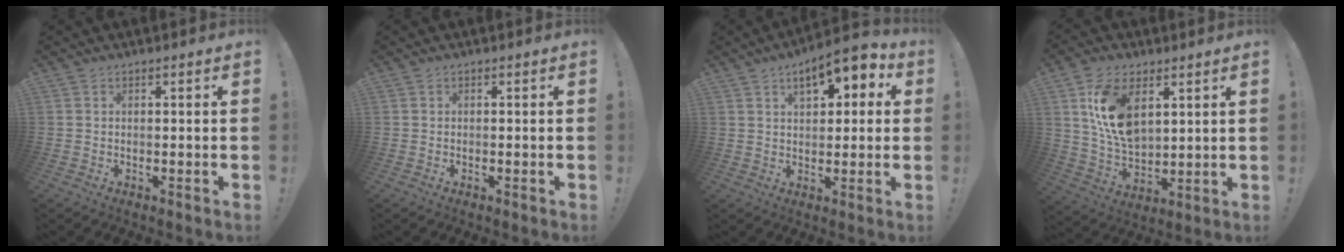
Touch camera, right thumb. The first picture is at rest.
{"total": 0.0}
{"total": 9.9, "force": [4.7, 4.9, 7.3], "torque": [-0.097, -0.019, 0.078]}
{"total": 13.7, "force": [5.8, 8.3, 9.2], "torque": [-0.176, -0.019, 0.107]}